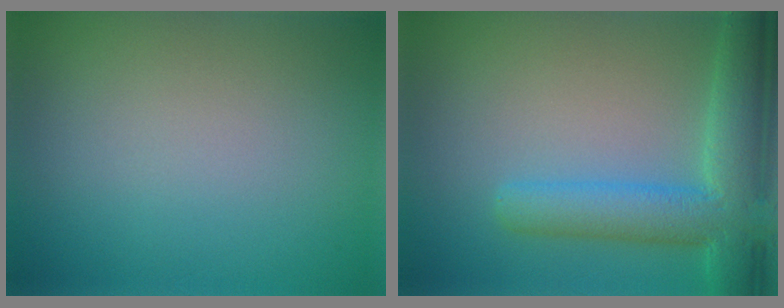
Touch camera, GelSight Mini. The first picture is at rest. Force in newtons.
{"total": 6.8, "press": 6.8, "slide": 0.5}